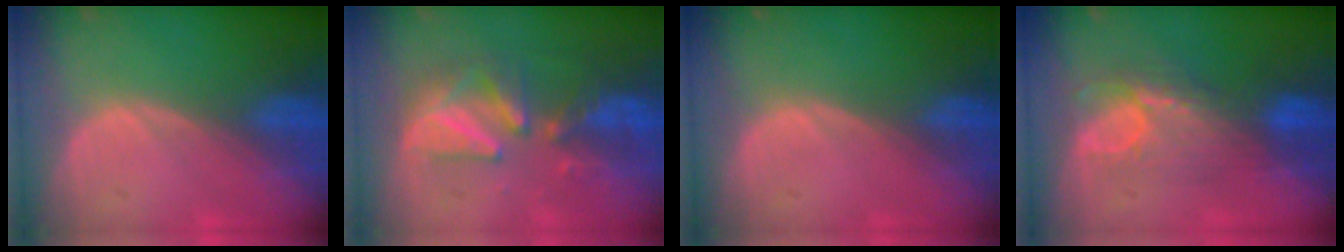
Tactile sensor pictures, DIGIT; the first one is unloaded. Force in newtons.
{"total": 8.0, "press": 7.9, "slide": 1.5}
{"total": 0.0}
{"total": 7.5, "press": 7.0, "slide": 2.7}